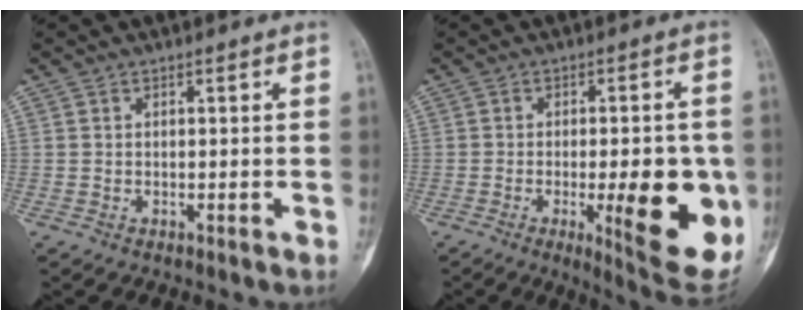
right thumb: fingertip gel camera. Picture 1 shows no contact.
{"total": 15.8, "force": [-3.4, 4.8, 14.7], "torque": [-0.169, -0.015, -0.034]}